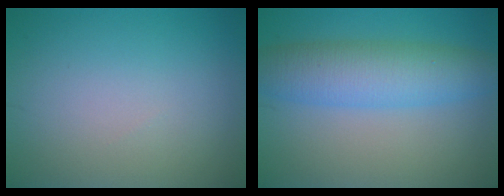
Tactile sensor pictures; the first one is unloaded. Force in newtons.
{"total": 6.2, "press": 6.2, "slide": 0.3}